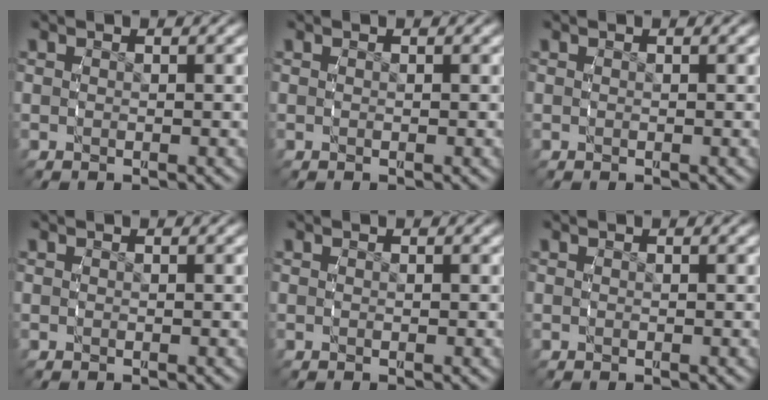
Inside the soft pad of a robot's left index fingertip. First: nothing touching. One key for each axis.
{"total": 0.0}
{"total": 0.0}
{"total": 0.0}
{"total": 0.0}
{"total": 0.0}